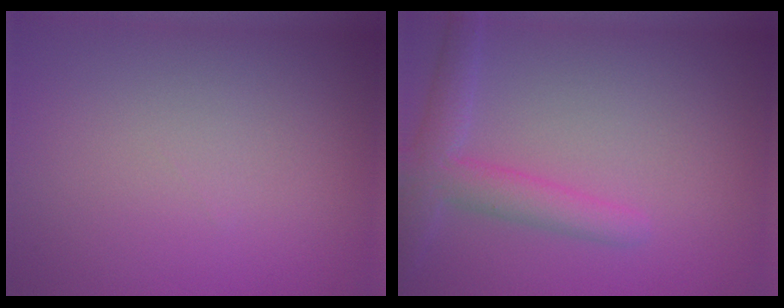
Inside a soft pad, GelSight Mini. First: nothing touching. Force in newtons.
{"total": 3.8, "press": 3.8, "slide": 0.2}